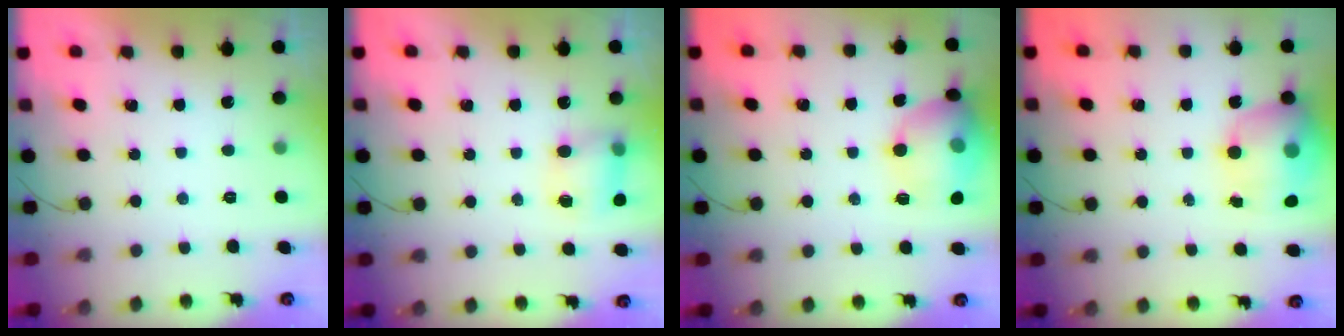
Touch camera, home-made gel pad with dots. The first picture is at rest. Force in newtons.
{"total": 6.8, "press": 6.8, "slide": 0.5}
{"total": 15.2, "press": 14.6, "slide": 4.1}
{"total": 15.3, "press": 14.8, "slide": 3.9}